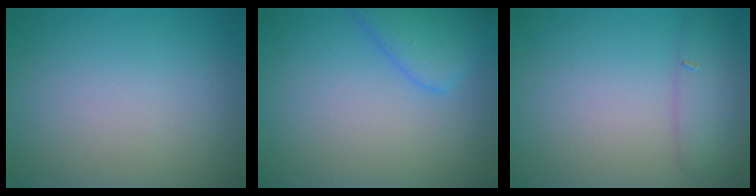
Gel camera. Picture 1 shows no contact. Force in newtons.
{"total": 3.4, "press": 3.4, "slide": 0.2}
{"total": 2.5, "press": 2.5, "slide": 0.1}